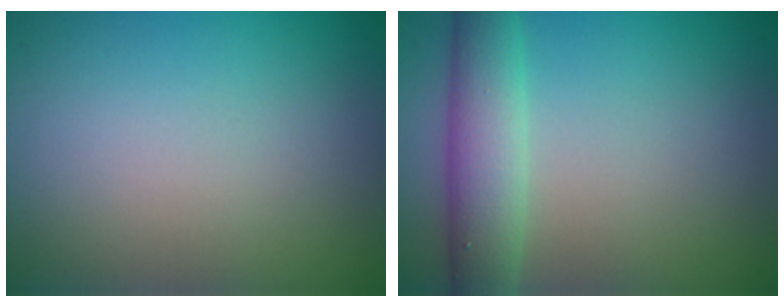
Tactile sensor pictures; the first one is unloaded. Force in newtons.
{"total": 4.5, "press": 4.5, "slide": 0.3}